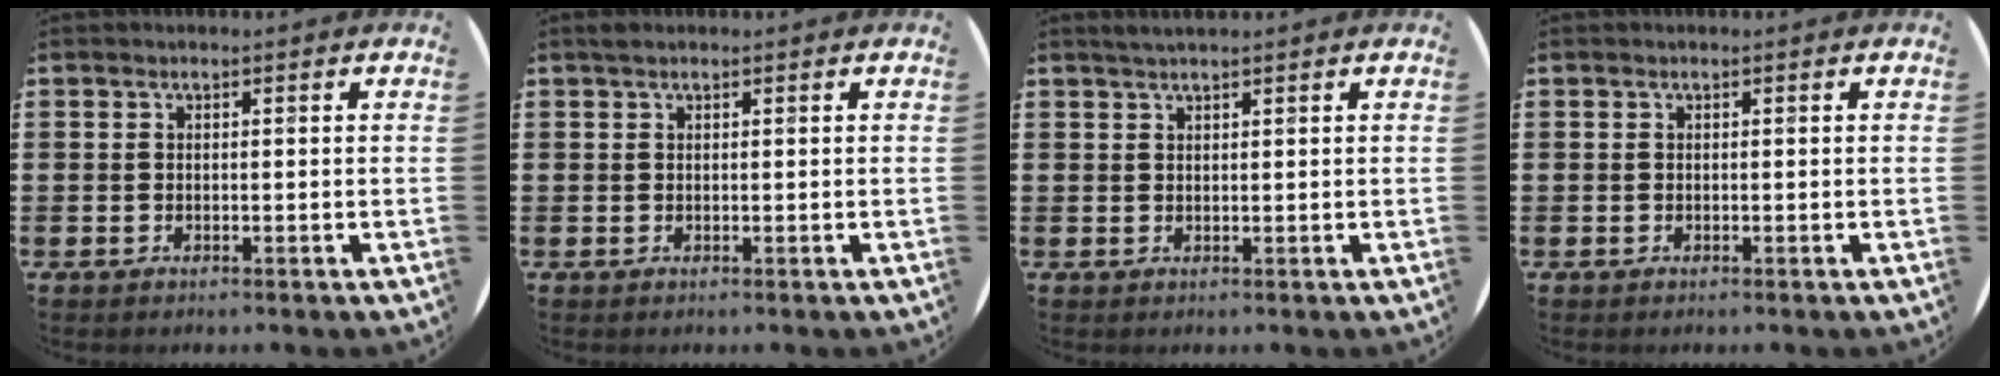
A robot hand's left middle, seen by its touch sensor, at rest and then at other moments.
{"total": 0.6, "force": [0.5, 0.3, 0.2], "torque": [-0.006, 0.003, 0.010]}
{"total": 1.3, "force": [1.2, 0.0, 0.5], "torque": [-0.010, 0.002, 0.022]}
{"total": 0.0}